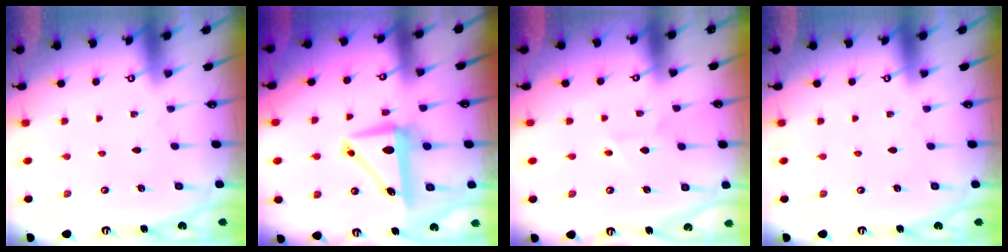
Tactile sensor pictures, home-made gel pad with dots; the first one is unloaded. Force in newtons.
{"total": 8.4, "press": 7.8, "slide": 3.1}
{"total": 4.4, "press": 4.3, "slide": 1.0}
{"total": 0.0}